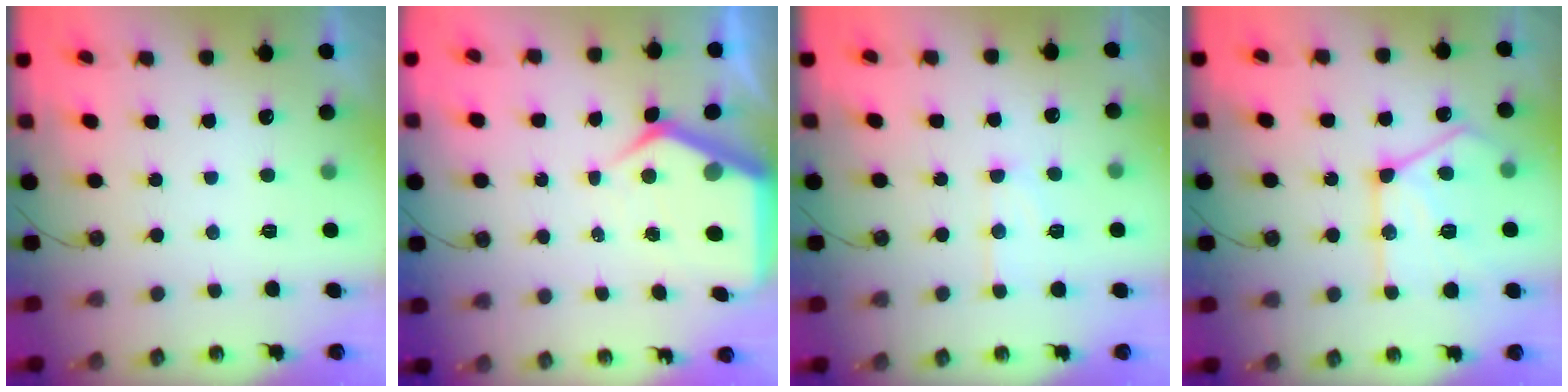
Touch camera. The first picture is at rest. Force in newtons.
{"total": 7.6, "press": 7.6, "slide": 0.9}
{"total": 8.0, "press": 7.9, "slide": 0.6}
{"total": 17.5, "press": 17.5, "slide": 1.4}